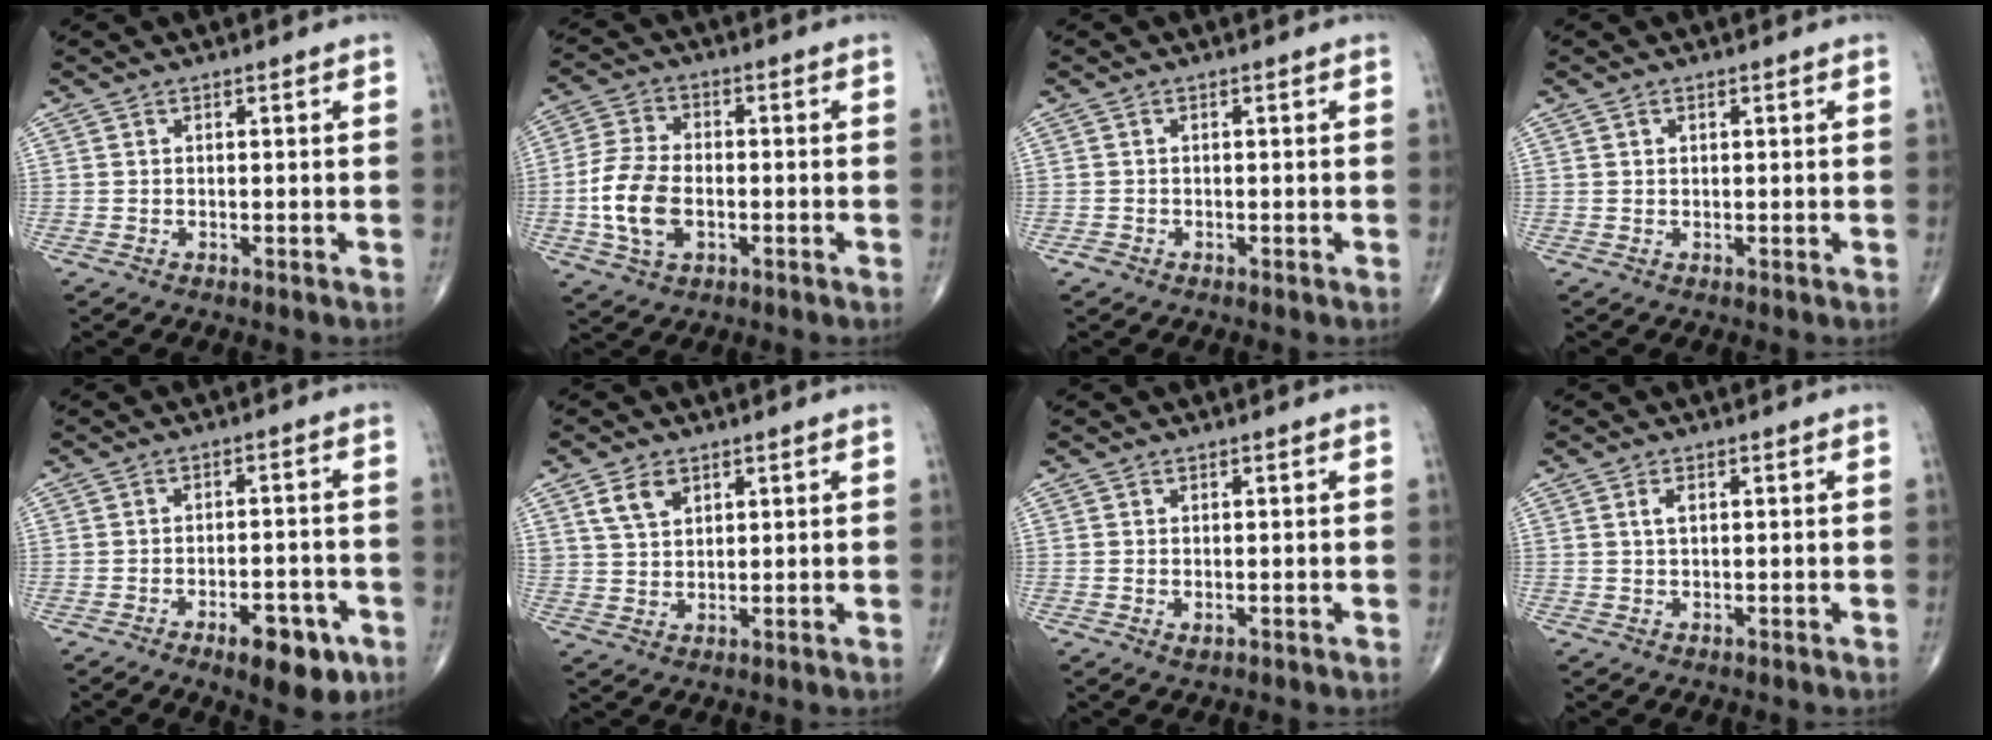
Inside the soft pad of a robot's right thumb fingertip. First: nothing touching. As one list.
[{"total": 10.4, "force": [-2.1, 6.4, 7.9], "torque": [-0.164, 0.011, -0.042]}, {"total": 0.8, "force": [-0.5, 0.6, 0.2], "torque": [-0.002, 0.001, -0.013]}, {"total": 0.8, "force": [0.4, 0.6, 0.5], "torque": [-0.005, -0.001, 0.006]}, {"total": 9.1, "force": [-4.7, 3.9, 6.8], "torque": [-0.078, 0.021, -0.060]}, {"total": 5.0, "force": [2.7, 3.1, 2.8], "torque": [-0.038, -0.012, 0.054]}, {"total": 1.0, "force": [-0.2, 0.6, 0.8], "torque": [-0.014, -0.003, -0.001]}, {"total": 1.7, "force": [0.5, 0.8, 1.4], "torque": [-0.027, 0.004, 0.010]}]